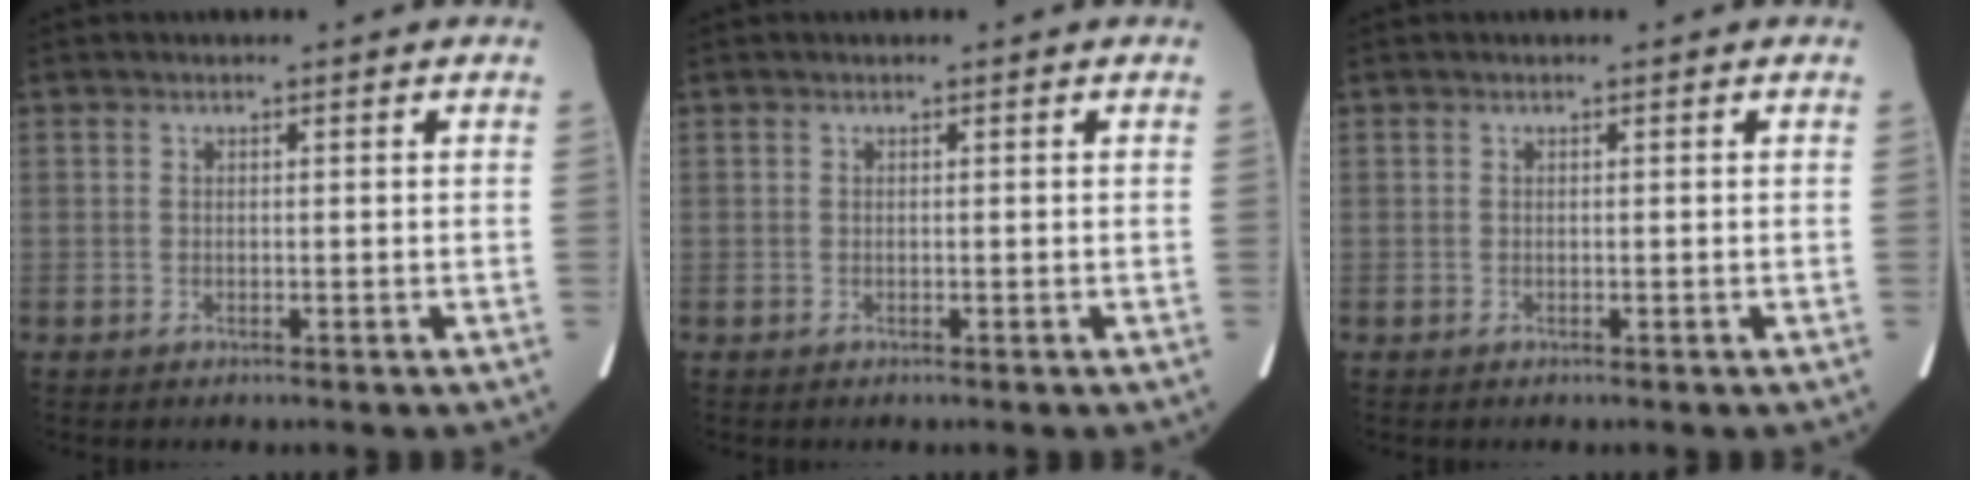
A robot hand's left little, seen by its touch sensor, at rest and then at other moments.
{"total": 0.0}
{"total": 0.0}